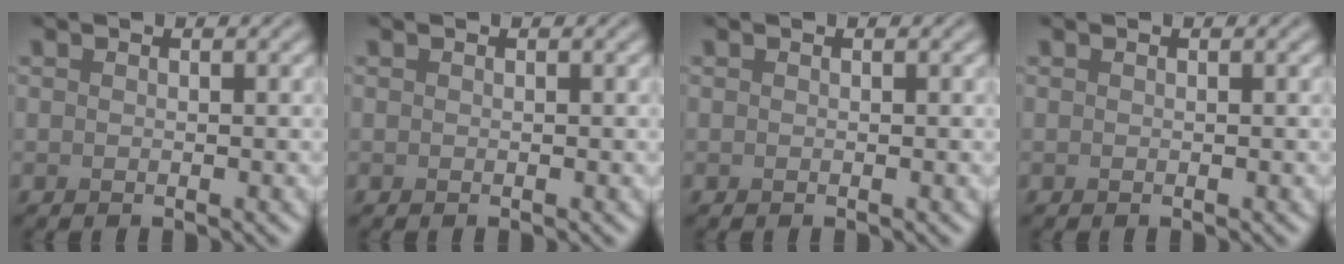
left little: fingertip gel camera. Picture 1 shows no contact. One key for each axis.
{"total": 0.0}
{"total": 0.0}
{"total": 0.0}